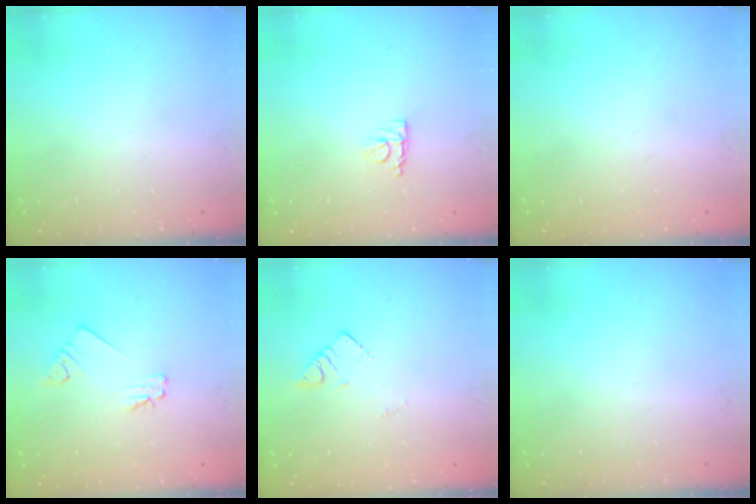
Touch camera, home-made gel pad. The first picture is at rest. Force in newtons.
{"total": 5.8, "press": 5.8, "slide": 0.4}
{"total": 0.8, "press": 0.8, "slide": 0.1}
{"total": 1.7, "press": 1.7, "slide": 0.0}
{"total": 2.4, "press": 2.4, "slide": 0.1}
{"total": 0.0}